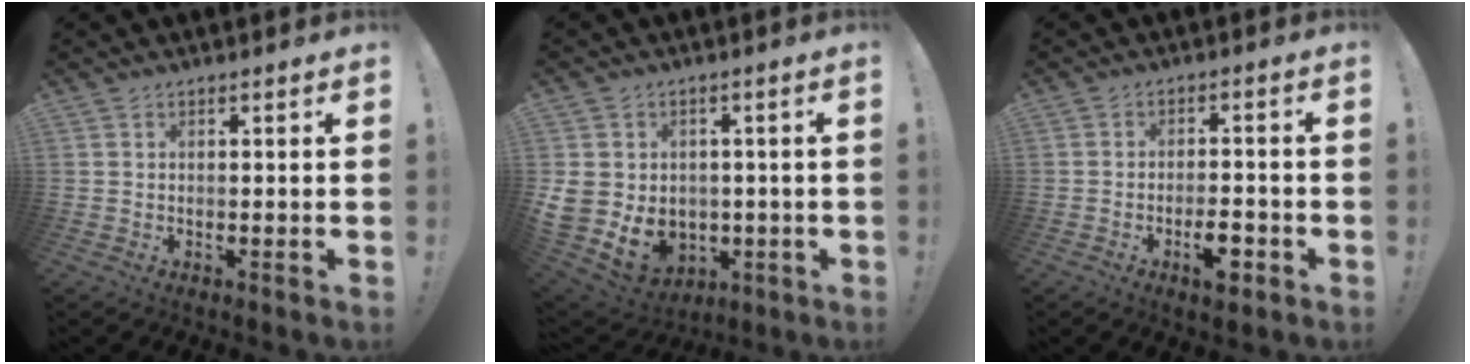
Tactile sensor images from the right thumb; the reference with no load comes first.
{"total": 12.3, "force": [-0.9, 10.5, 6.3], "torque": [-0.135, -0.008, -0.008]}
{"total": 6.6, "force": [-3.2, 2.6, 5.1], "torque": [-0.070, 0.011, -0.052]}